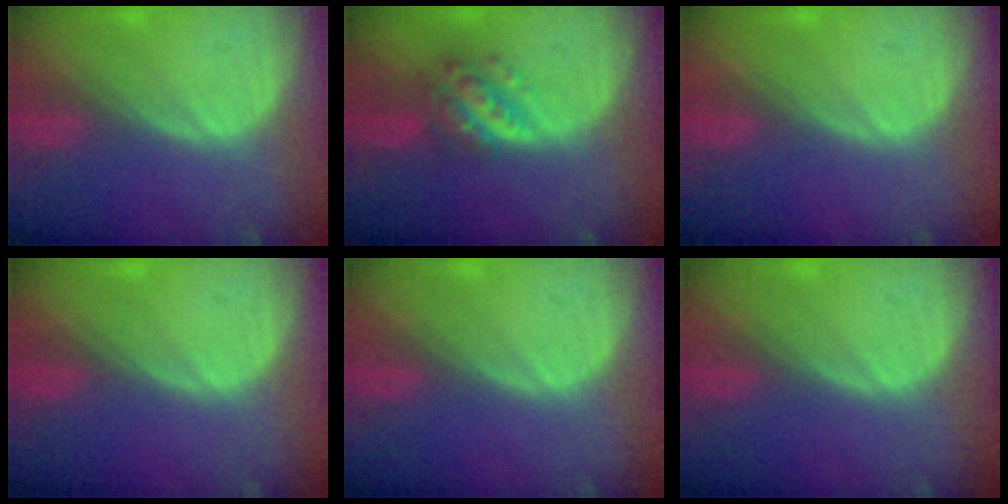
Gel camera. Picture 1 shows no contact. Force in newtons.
{"total": 5.9, "press": 5.3, "slide": 2.6}
{"total": 0.0}
{"total": 0.0}
{"total": 0.0}
{"total": 0.0}